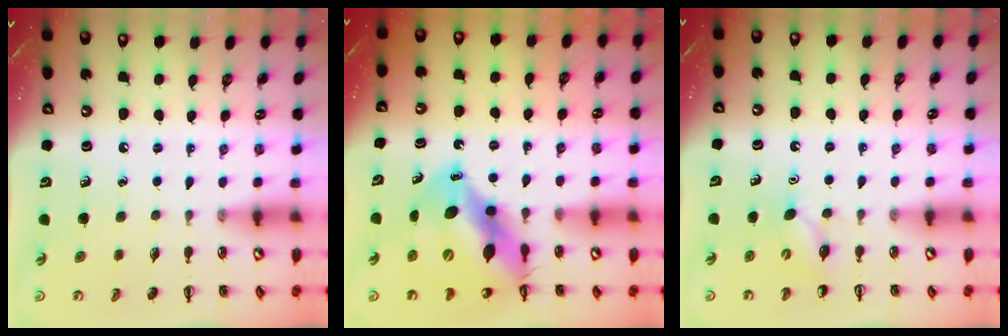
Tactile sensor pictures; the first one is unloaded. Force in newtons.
{"total": 14.0, "press": 13.4, "slide": 4.0}
{"total": 4.7, "press": 4.5, "slide": 1.4}